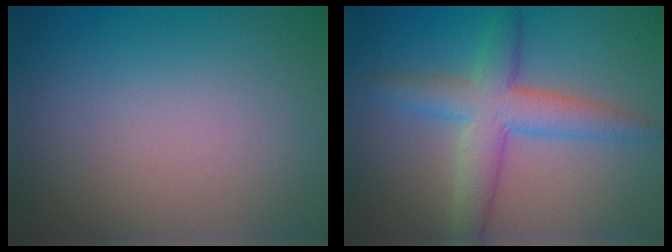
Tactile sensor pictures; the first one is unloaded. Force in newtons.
{"total": 5.2, "press": 5.2, "slide": 0.2}